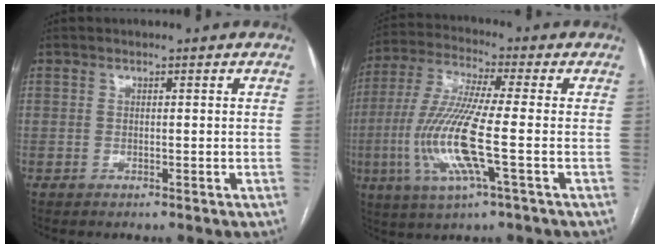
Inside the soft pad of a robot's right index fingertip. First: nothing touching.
{"total": 13.1, "force": [-3.1, 0.5, 12.7], "torque": [-0.275, -0.013, -0.067]}